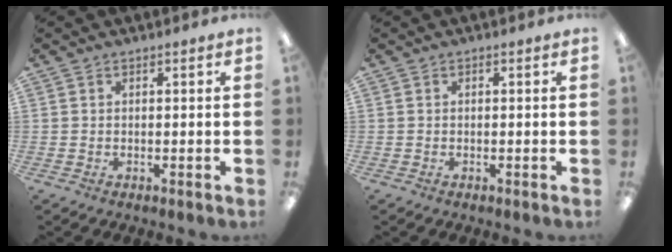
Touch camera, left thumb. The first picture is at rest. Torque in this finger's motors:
{"motor_torque": [0.00, 0.00, 0.03, 0.03, 0.00]}